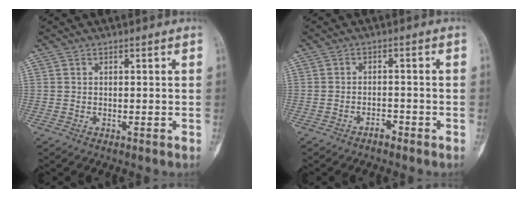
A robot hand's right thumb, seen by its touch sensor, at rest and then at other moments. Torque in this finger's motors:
{"motor_torque": [-0.45, -0.18, 0.02, 0.15, 0.00]}